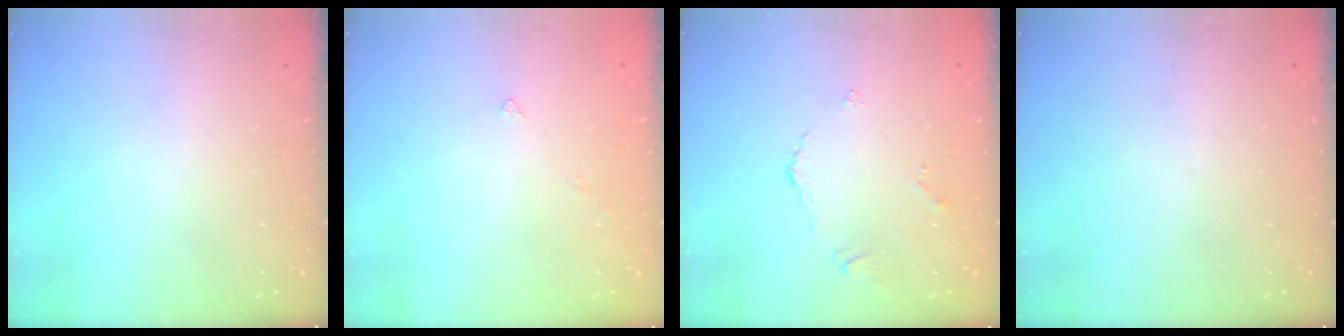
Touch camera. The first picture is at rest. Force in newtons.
{"total": 0.8, "press": 0.7, "slide": 0.4}
{"total": 2.7, "press": 2.6, "slide": 0.6}
{"total": 0.0}